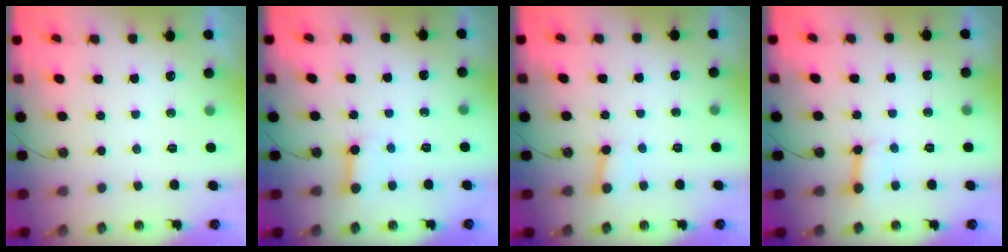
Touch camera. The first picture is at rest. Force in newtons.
{"total": 4.8, "press": 4.8, "slide": 0.6}
{"total": 2.3, "press": 2.3, "slide": 0.1}
{"total": 3.6, "press": 3.6, "slide": 0.4}